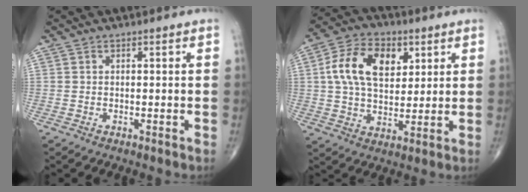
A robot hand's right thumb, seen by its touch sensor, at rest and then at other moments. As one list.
[{"total": 13.7, "force": [3.8, 8.7, 9.9], "torque": [-0.153, 0.001, 0.065]}]